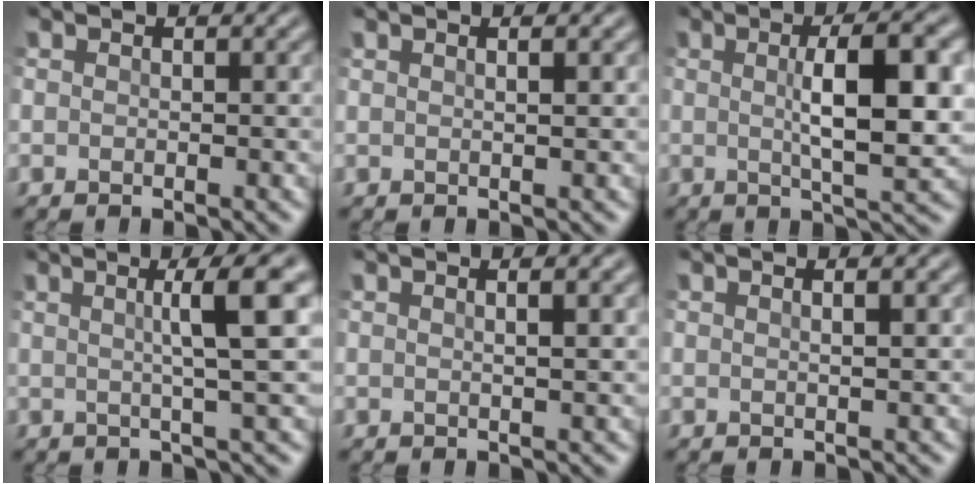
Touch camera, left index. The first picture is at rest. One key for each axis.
{"total": 2.7, "fx": 1.3, "fy": 1.2, "fz": 2.0, "tx": -0.008, "ty": 0.011, "tz": -0.007}
{"total": 8.1, "fx": 0.8, "fy": 2.1, "fz": 7.8, "tx": -0.107, "ty": 0.007, "tz": 0.011}
{"total": 6.2, "fx": 1.5, "fy": 0.8, "fz": 5.9, "tx": -0.083, "ty": 0.019, "tz": 0.021}
{"total": 4.4, "fx": 2.0, "fy": 1.9, "fz": 3.4, "tx": -0.017, "ty": 0.024, "tz": -0.005}
{"total": 3.4, "fx": 1.6, "fy": 1.5, "fz": 2.5, "tx": -0.011, "ty": 0.019, "tz": -0.008}